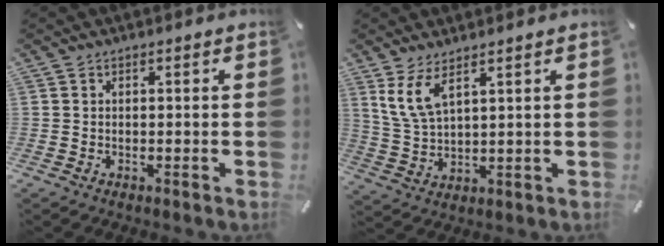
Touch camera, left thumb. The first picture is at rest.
{"total": 7.6, "force": [5.0, 2.9, 5.0], "torque": [-0.124, -0.019, 0.090]}